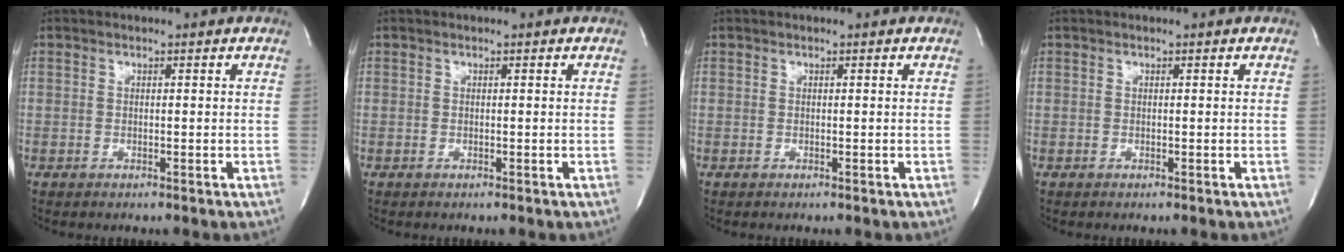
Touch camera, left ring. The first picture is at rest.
{"total": 0.0}
{"total": 0.0}
{"total": 0.0}